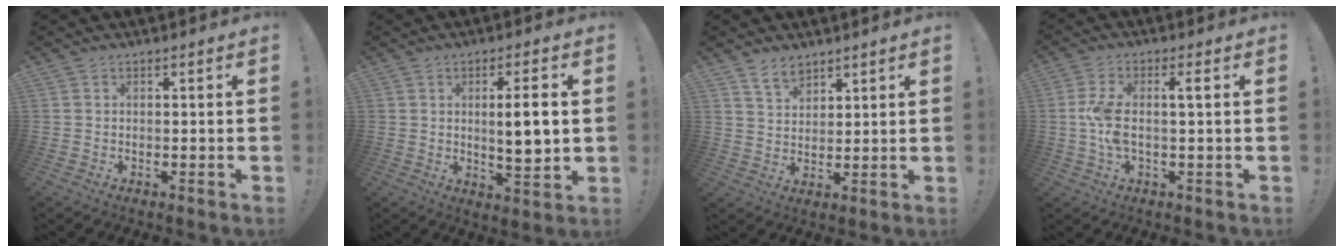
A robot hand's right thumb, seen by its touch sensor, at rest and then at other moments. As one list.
[{"total": 7.9, "force": [1.2, 1.1, 7.7], "torque": [-0.113, -0.009, 0.013]}, {"total": 5.8, "force": [4.6, 3.0, 2.1], "torque": [-0.034, -0.024, 0.086]}, {"total": 7.7, "force": [0.2, 1.7, 7.5], "torque": [-0.161, -0.001, -0.002]}]